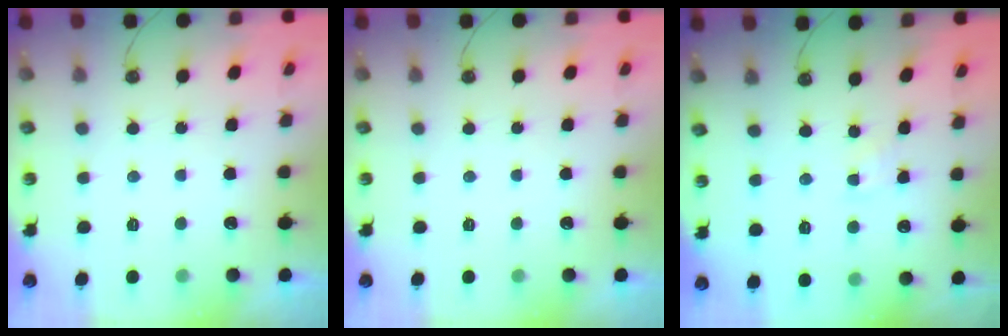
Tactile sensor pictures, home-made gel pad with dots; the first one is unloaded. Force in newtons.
{"total": 0.0}
{"total": 4.2, "press": 4.1, "slide": 0.6}